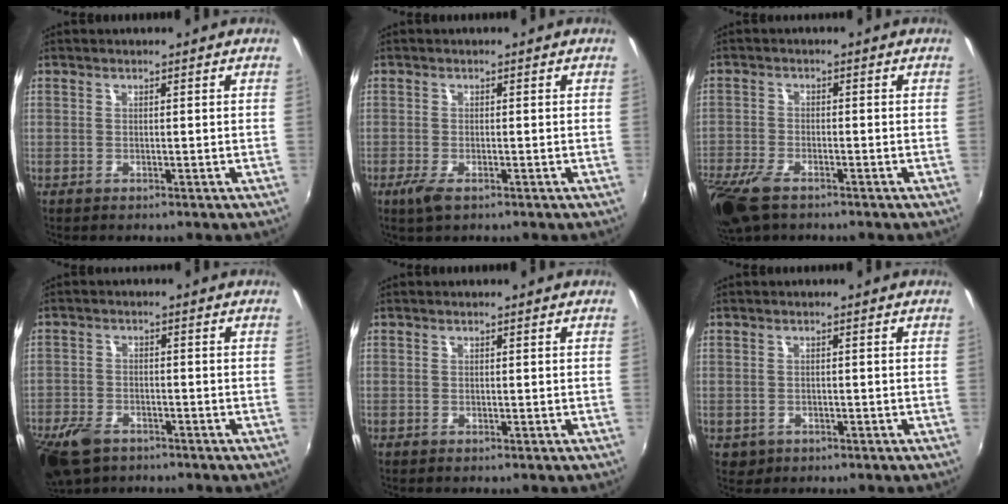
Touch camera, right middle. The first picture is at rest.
{"total": 3.0, "force": [-1.7, 0.9, 2.2], "torque": [-0.049, -0.010, -0.032]}
{"total": 9.3, "force": [-6.4, 3.8, 5.6], "torque": [-0.149, -0.032, -0.126]}
{"total": 9.7, "force": [-6.5, 5.4, 4.8], "torque": [-0.133, -0.018, -0.122]}
{"total": 0.0}
{"total": 2.8, "force": [-0.9, 2.4, 1.0], "torque": [-0.028, -0.004, -0.008]}